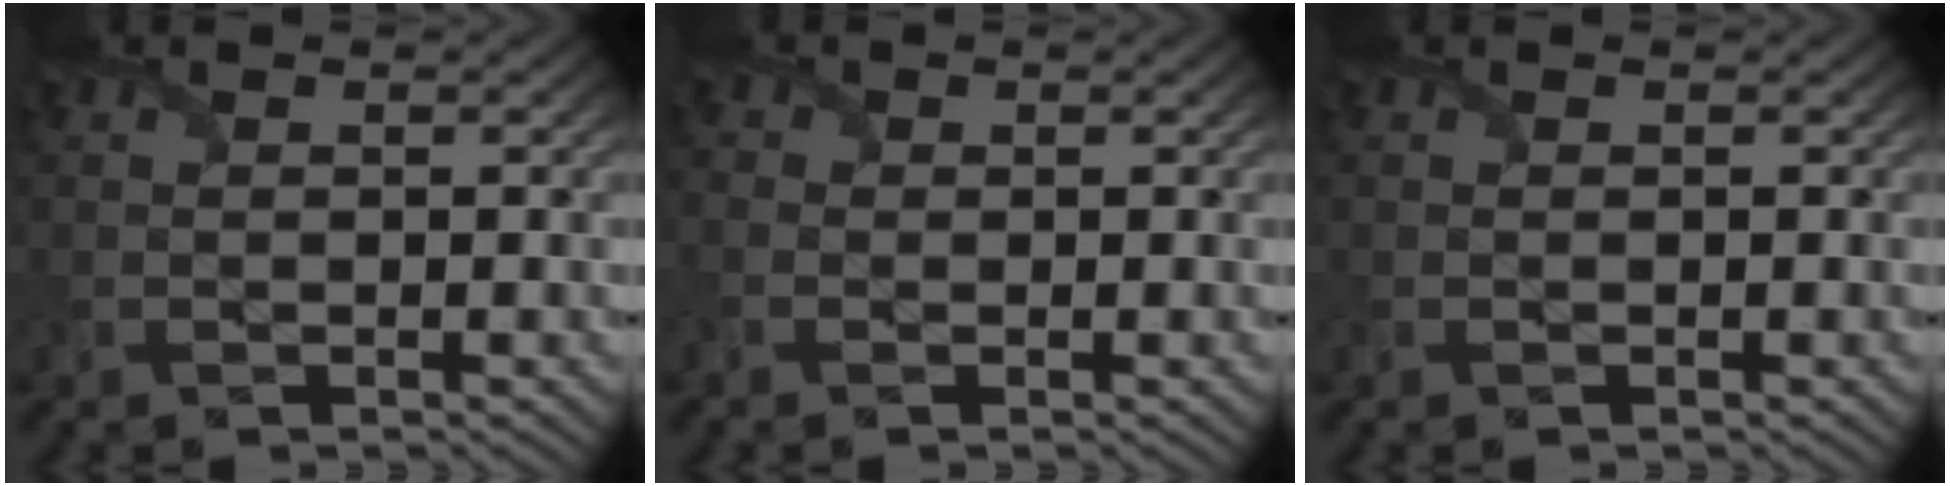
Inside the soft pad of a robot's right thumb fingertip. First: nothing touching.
{"total": 1.9, "force": [-0.5, 1.6, 0.8], "torque": [-0.027, -0.003, -0.014]}
{"total": 0.0}